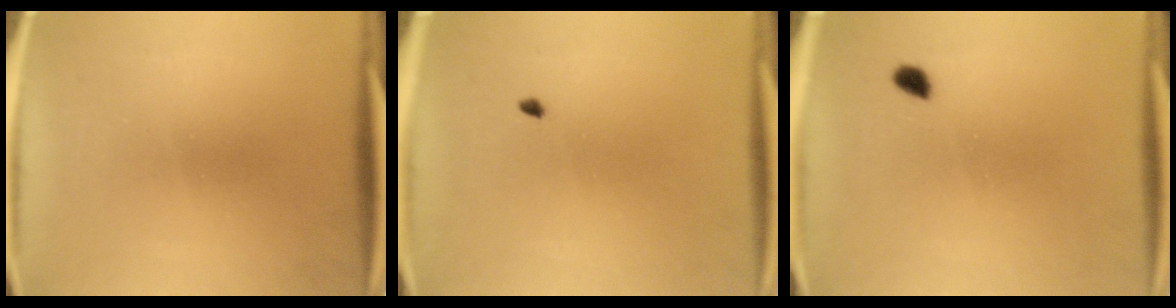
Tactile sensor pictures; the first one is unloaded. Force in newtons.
{"total": 0.6}
{"total": 1.7}